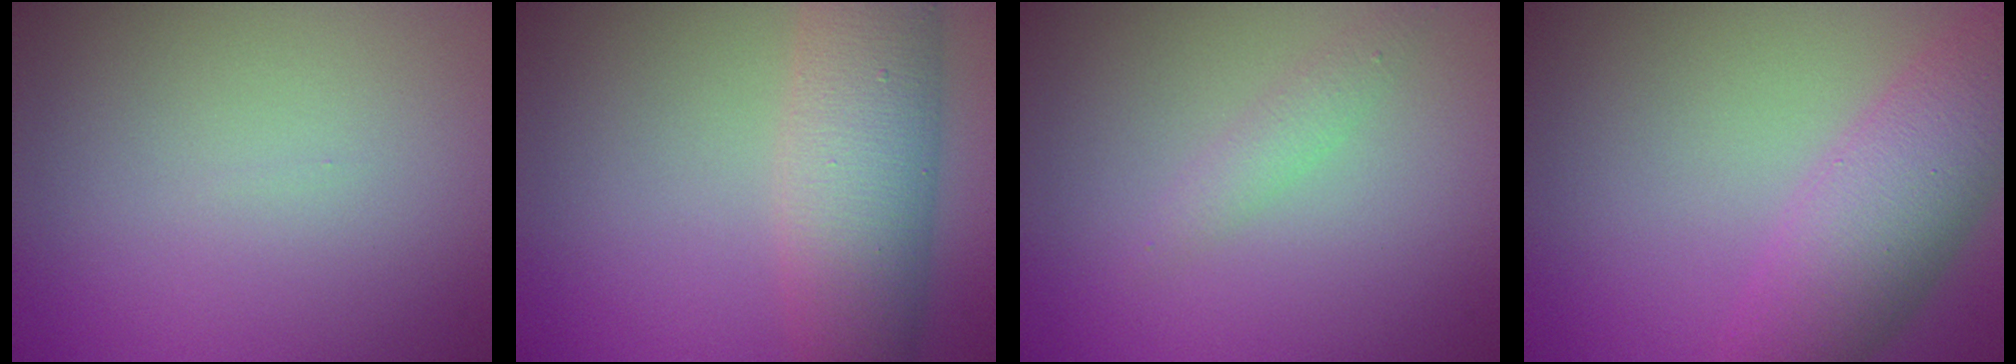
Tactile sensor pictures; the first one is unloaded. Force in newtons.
{"total": 7.1, "press": 7.1, "slide": 0.2}
{"total": 1.4, "press": 1.4, "slide": 0.0}
{"total": 6.9, "press": 6.9, "slide": 0.2}